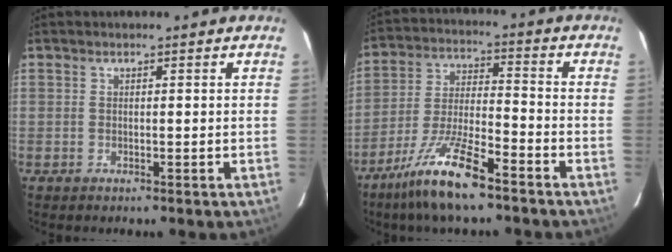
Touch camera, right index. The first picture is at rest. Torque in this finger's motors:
{"motor_torque": [1.12, -1.02, 0.68, 0.17]}